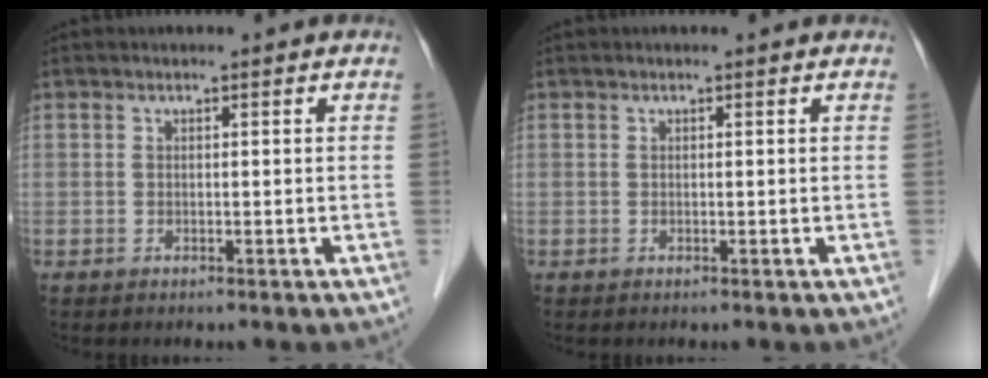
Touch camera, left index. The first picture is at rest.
{"total": 0.7, "force": [0.6, 0.1, 0.3], "torque": [-0.008, 0.011, 0.007]}